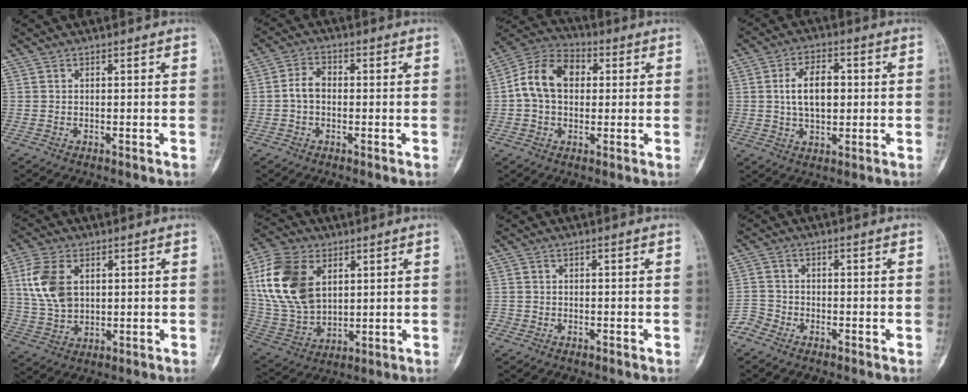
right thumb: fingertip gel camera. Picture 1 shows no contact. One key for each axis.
{"total": 3.9, "fx": -0.5, "fy": 2.7, "fz": 2.7, "tx": -0.047, "ty": 0.016, "tz": -0.017}
{"total": 11.7, "fx": 1.4, "fy": 8.3, "fz": 8.1, "tx": -0.133, "ty": 0.029, "tz": 0.015}
{"total": 9.0, "fx": 0.9, "fy": 5.3, "fz": 7.3, "tx": -0.114, "ty": 0.007, "tz": 0.017}
{"total": 10.4, "fx": 2.7, "fy": 6.7, "fz": 7.4, "tx": -0.149, "ty": -0.003, "tz": 0.059}
{"total": 17.7, "fx": 5.3, "fy": 11.5, "fz": 12.4, "tx": -0.239, "ty": -0.010, "tz": 0.111}
{"total": 1.4, "fx": -0.8, "fy": 1.1, "fz": -0.1, "tx": 0.002, "ty": 0.006, "tz": -0.022}
{"total": 3.0, "fx": -2.4, "fy": 1.8, "fz": 0.0, "tx": 0.005, "ty": 0.005, "tz": -0.058}